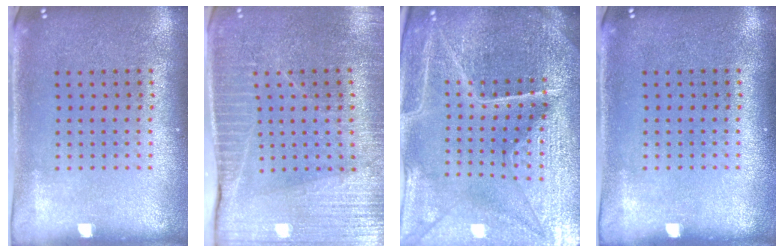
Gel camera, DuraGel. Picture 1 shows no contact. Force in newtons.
{"total": 3.6, "press": 3.5, "slide": 0.4}
{"total": 5.9, "press": 5.4, "slide": 2.4}
{"total": 0.0}